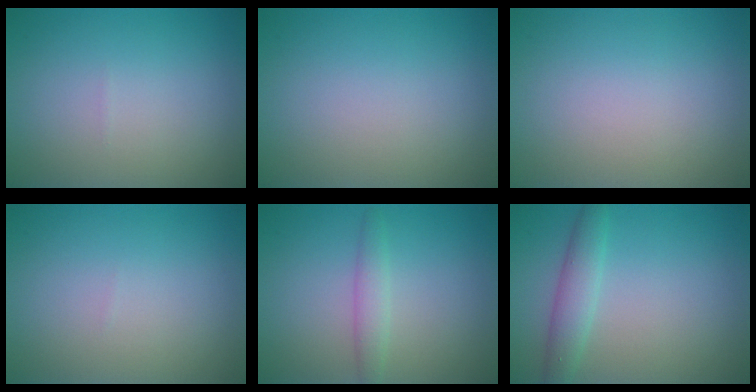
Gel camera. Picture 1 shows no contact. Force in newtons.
{"total": 0.0}
{"total": 0.0}
{"total": 0.0}
{"total": 1.8, "press": 1.8, "slide": 0.1}
{"total": 2.6, "press": 2.6, "slide": 0.1}